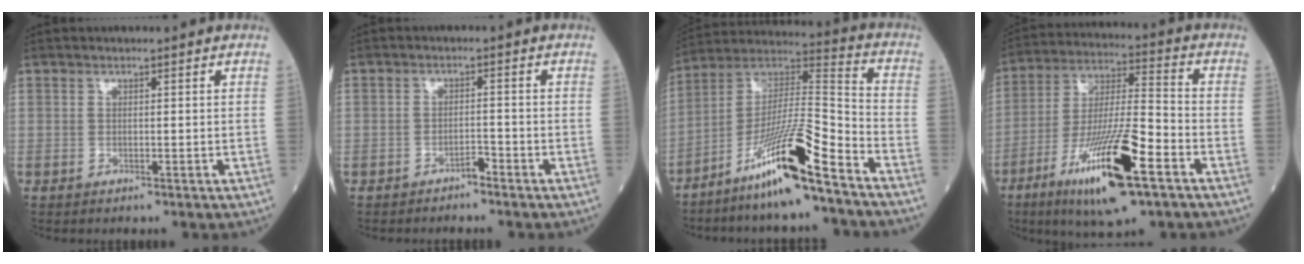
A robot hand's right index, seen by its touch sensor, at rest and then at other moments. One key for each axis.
{"total": 1.7, "fx": -1.5, "fy": 0.5, "fz": 0.6, "tx": -0.002, "ty": 0.004, "tz": -0.024}
{"total": 15.6, "fx": -10.1, "fy": 0.5, "fz": 11.9, "tx": -0.225, "ty": -0.003, "tz": -0.182}
{"total": 18.0, "fx": -8.9, "fy": 2.3, "fz": 15.5, "tx": -0.300, "ty": -0.030, "tz": -0.155}